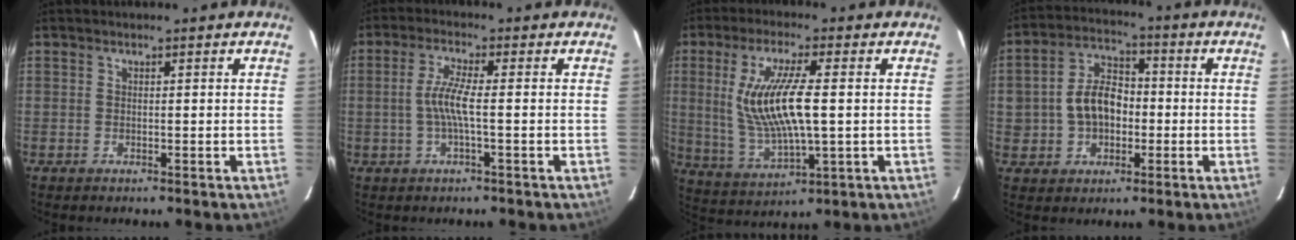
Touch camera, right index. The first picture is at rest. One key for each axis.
{"total": 4.8, "fx": -0.8, "fy": 0.0, "fz": 4.7, "tx": -0.100, "ty": 0.002, "tz": -0.014}
{"total": 13.8, "fx": 1.0, "fy": 3.3, "fz": 13.4, "tx": -0.260, "ty": -0.010, "tz": 0.032}
{"total": 9.5, "fx": -1.0, "fy": 7.1, "fz": 6.2, "tx": -0.128, "ty": 0.026, "tz": -0.009}